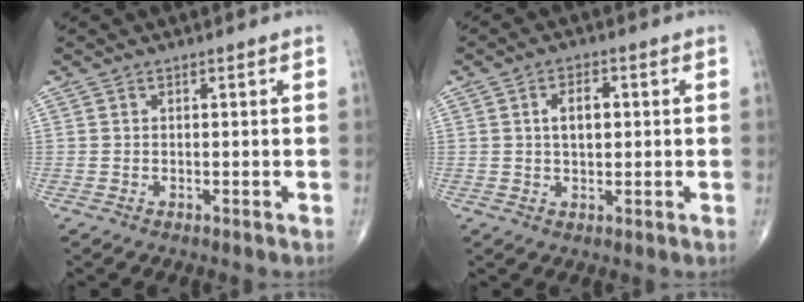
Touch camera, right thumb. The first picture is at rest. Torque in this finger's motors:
{"motor_torque": [-0.27, 0.32, 0.01, -0.02, 0.06]}